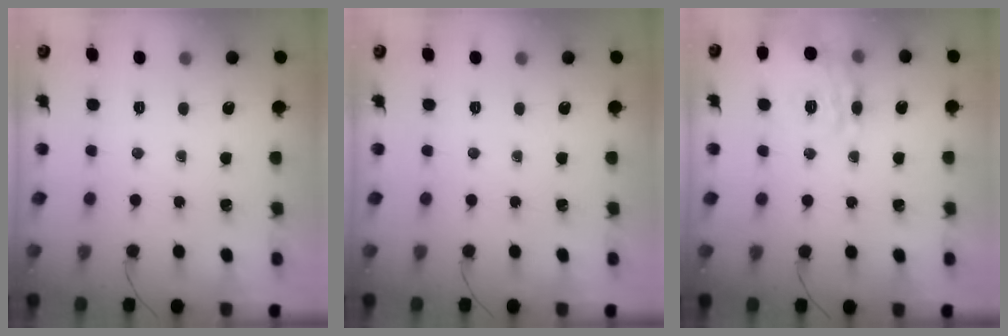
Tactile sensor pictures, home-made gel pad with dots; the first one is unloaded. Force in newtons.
{"total": 0.0}
{"total": 17.4, "press": 17.3, "slide": 1.9}